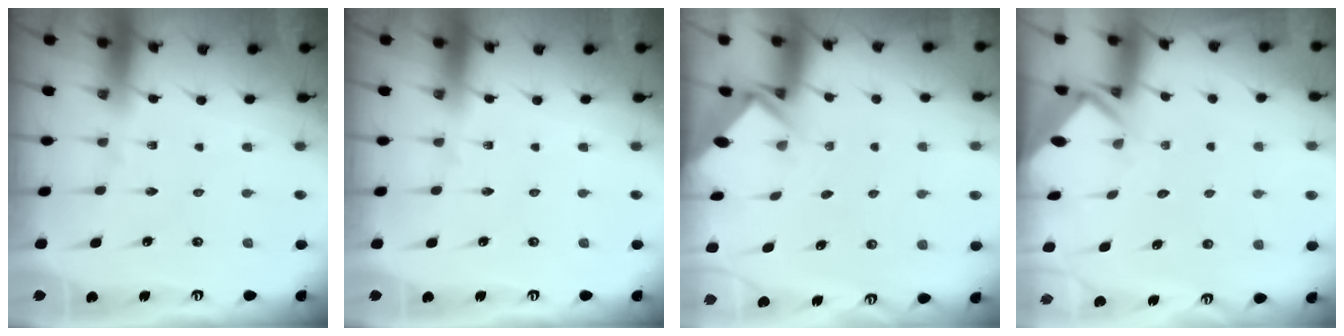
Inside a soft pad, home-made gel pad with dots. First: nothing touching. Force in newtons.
{"total": 0.0}
{"total": 2.1, "press": 2.1, "slide": 0.1}
{"total": 4.0, "press": 4.0, "slide": 0.3}